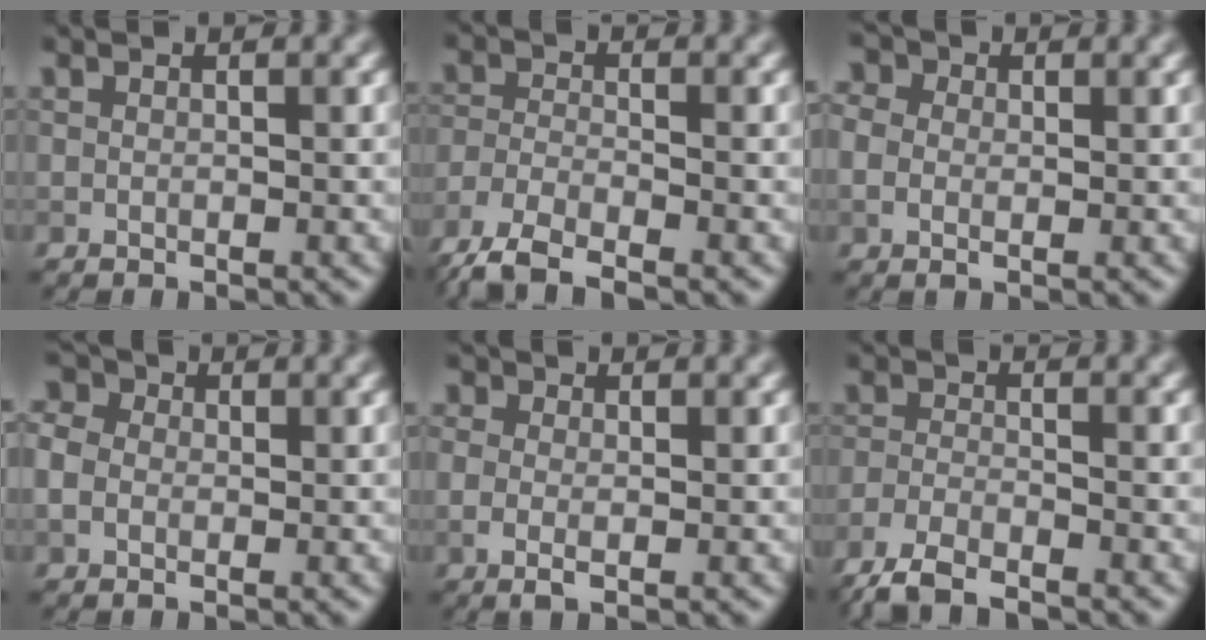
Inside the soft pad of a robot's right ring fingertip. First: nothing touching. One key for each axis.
{"total": 5.6, "fx": -4.4, "fy": 1.5, "fz": 3.1, "tx": -0.064, "ty": -0.013, "tz": -0.097}
{"total": 3.9, "fx": 1.1, "fy": 2.9, "fz": 2.4, "tx": -0.042, "ty": 0.017, "tz": -0.006}
{"total": 3.8, "fx": 0.7, "fy": 3.0, "fz": 2.2, "tx": -0.046, "ty": 0.014, "tz": -0.005}
{"total": 1.8, "fx": 0.0, "fy": 1.1, "fz": 1.4, "tx": -0.028, "ty": 0.003, "tz": -0.007}
{"total": 4.8, "fx": -4.1, "fy": 1.1, "fz": 2.3, "tx": -0.045, "ty": -0.009, "tz": -0.088}